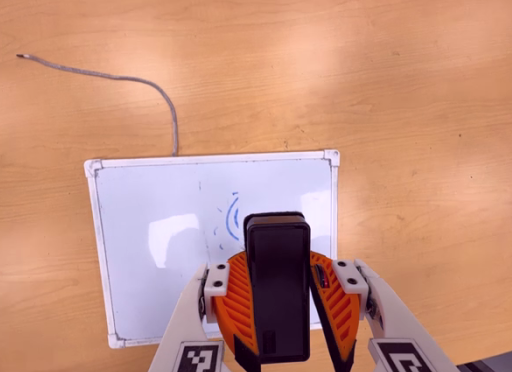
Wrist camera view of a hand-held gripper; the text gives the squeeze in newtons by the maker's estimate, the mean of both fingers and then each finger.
{"total": 7.9, "left": 8.4, "right": 7.5}